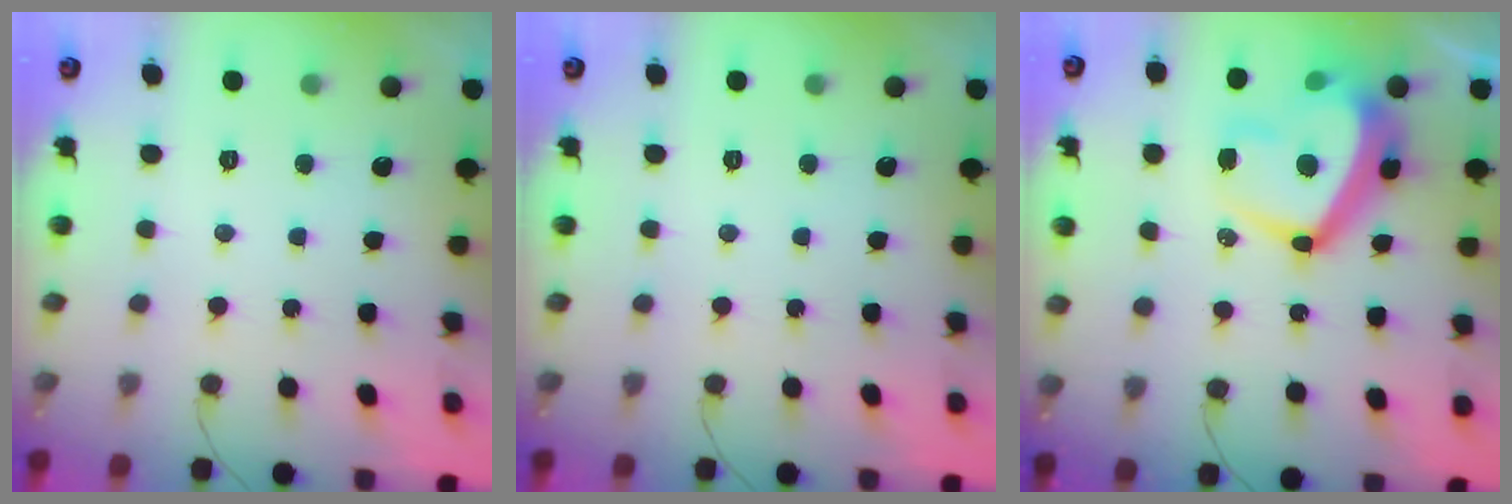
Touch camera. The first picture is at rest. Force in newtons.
{"total": 0.0}
{"total": 18.9, "press": 18.8, "slide": 2.1}